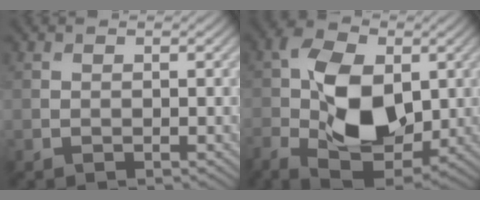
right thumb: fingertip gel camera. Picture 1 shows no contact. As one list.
[{"total": 12.7, "force": [-0.7, 7.7, 10.1], "torque": [-0.199, -0.007, -0.015]}]